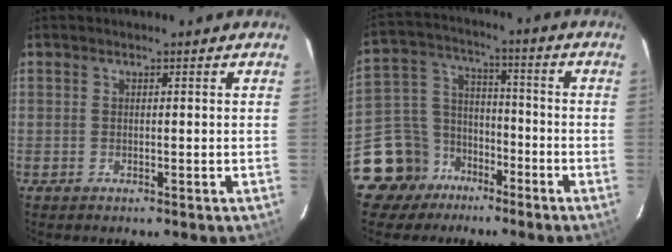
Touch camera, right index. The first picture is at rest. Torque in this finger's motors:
{"motor_torque": [-0.24, -0.19, -0.93, -0.21]}